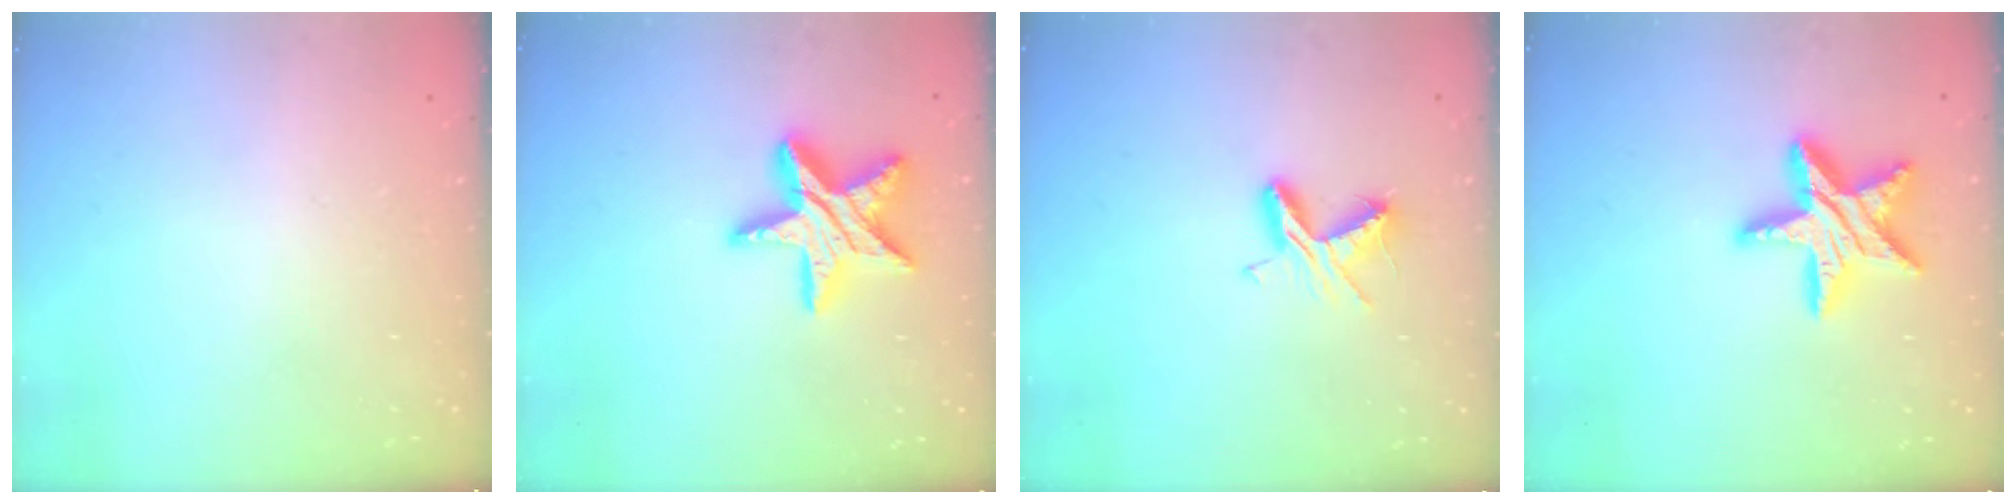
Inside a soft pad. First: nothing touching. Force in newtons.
{"total": 17.0, "press": 17.0, "slide": 1.3}
{"total": 7.1, "press": 7.0, "slide": 0.5}
{"total": 17.9, "press": 17.8, "slide": 1.7}